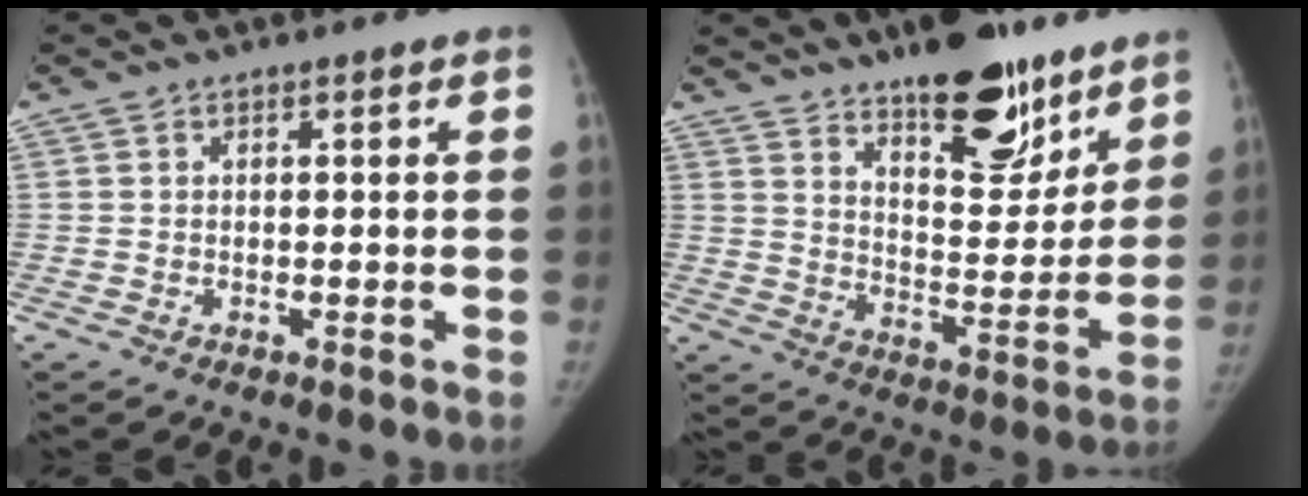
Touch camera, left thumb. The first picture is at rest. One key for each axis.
{"total": 19.3, "fx": 13.6, "fy": 7.5, "fz": 11.6, "tx": -0.117, "ty": -0.088, "tz": 0.210}